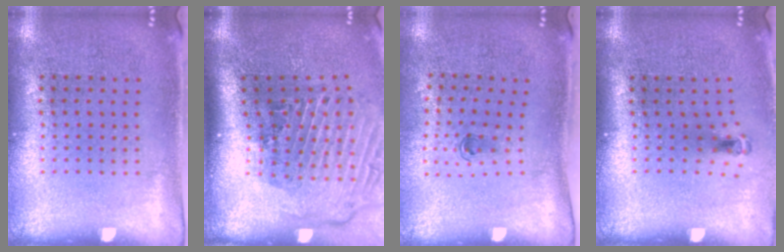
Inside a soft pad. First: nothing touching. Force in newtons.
{"total": 2.9, "press": 2.0, "slide": 2.2}
{"total": 0.6, "press": 0.3, "slide": 0.5}
{"total": 0.7, "press": 0.3, "slide": 0.6}